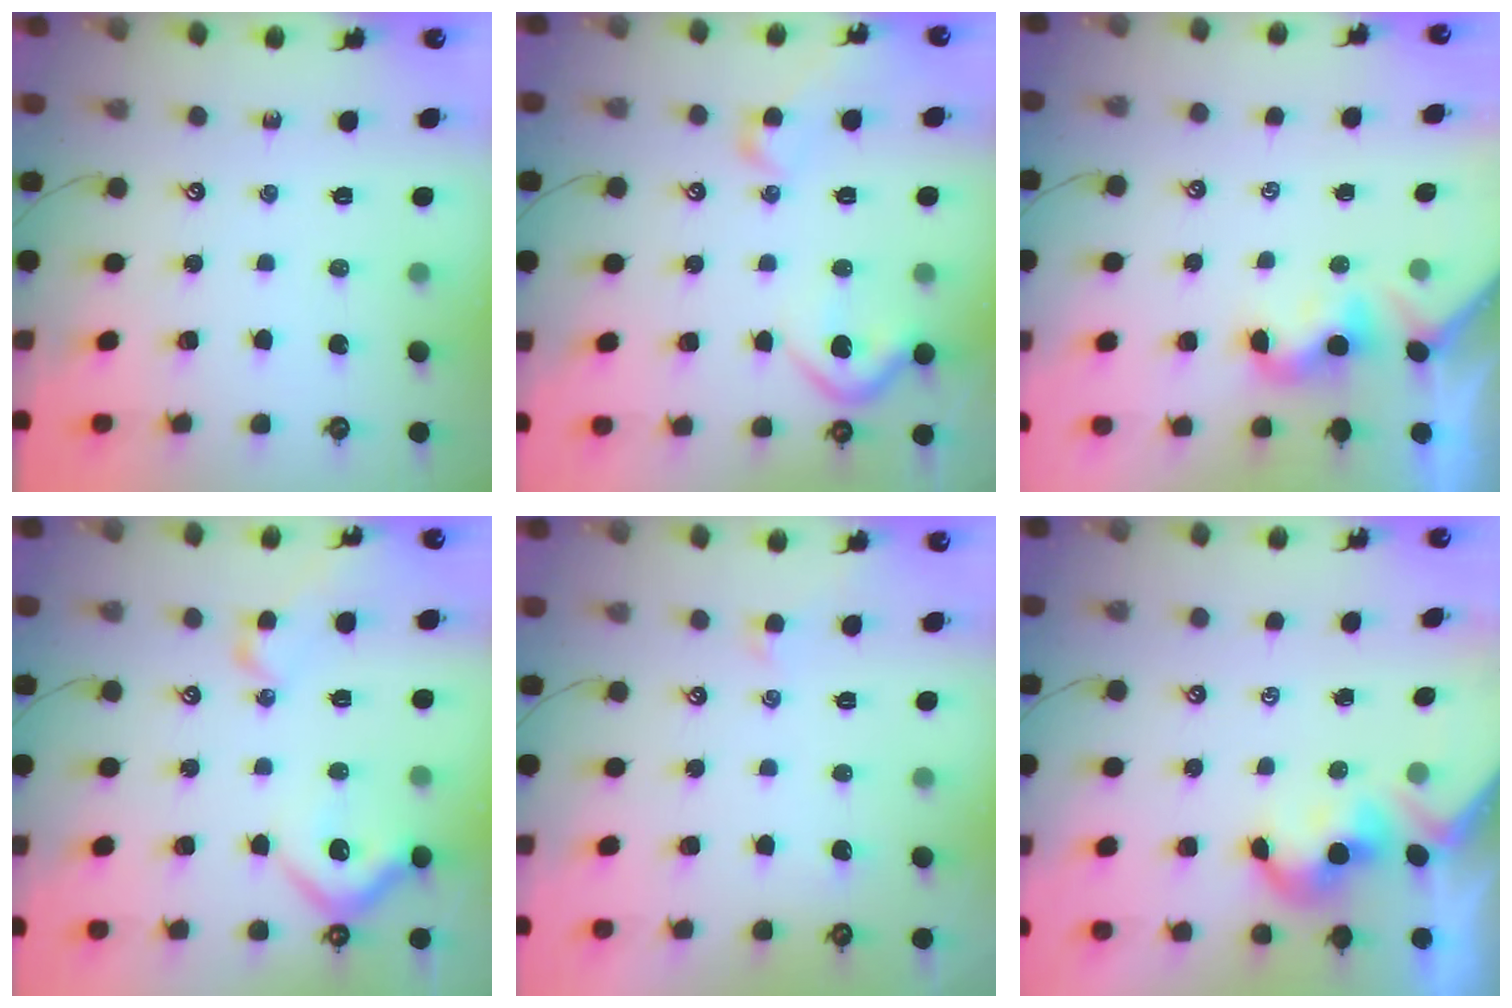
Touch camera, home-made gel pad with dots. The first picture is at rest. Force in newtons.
{"total": 8.4, "press": 8.3, "slide": 1.2}
{"total": 2.0, "press": 2.0, "slide": 0.5}
{"total": 9.7, "press": 9.5, "slide": 1.6}
{"total": 0.7, "press": 0.5, "slide": 0.5}
{"total": 2.0, "press": 2.0, "slide": 0.3}